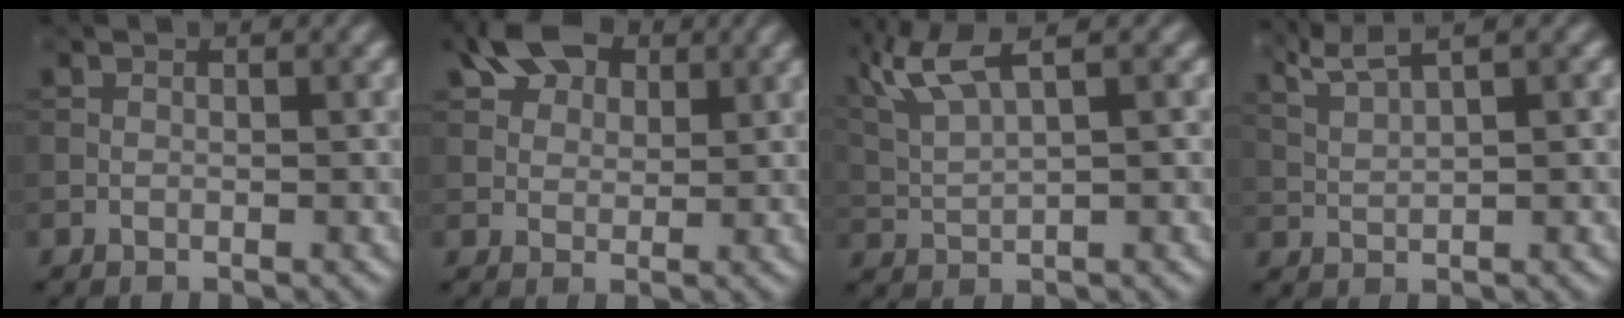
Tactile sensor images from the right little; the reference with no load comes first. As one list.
[{"total": 6.9, "force": [4.0, 4.2, 3.8], "torque": [-0.080, 0.017, 0.061]}, {"total": 5.8, "force": [3.5, 1.4, 4.4], "torque": [-0.096, 0.022, 0.075]}, {"total": 3.8, "force": [2.8, 0.6, 2.5], "torque": [-0.052, 0.013, 0.055]}]